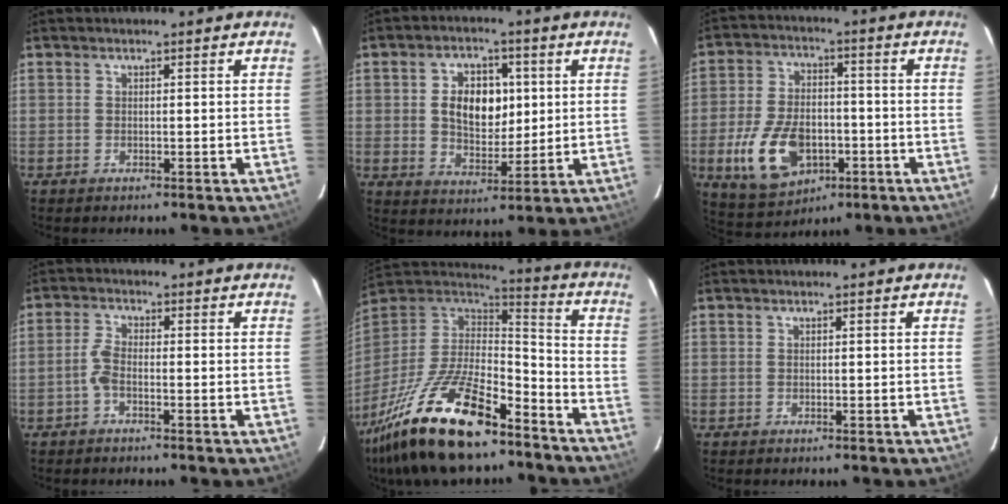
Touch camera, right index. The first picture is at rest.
{"total": 9.7, "force": [1.6, 6.5, 7.1], "torque": [-0.125, 0.012, 0.034]}
{"total": 15.0, "force": [-5.0, 9.3, 10.6], "torque": [-0.234, -0.007, -0.071]}
{"total": 2.7, "force": [-1.4, 0.9, 2.1], "torque": [-0.055, 0.007, -0.032]}
{"total": 27.3, "force": [-18.1, 10.0, 17.7], "torque": [-0.356, -0.034, -0.304]}
{"total": 0.0}